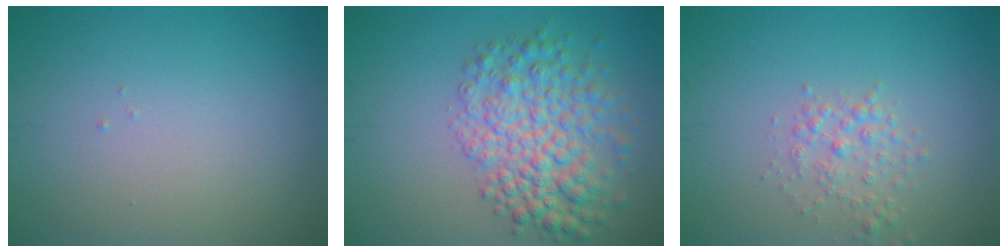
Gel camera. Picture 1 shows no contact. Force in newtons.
{"total": 6.3, "press": 6.2, "slide": 0.2}
{"total": 1.9, "press": 1.9, "slide": 0.1}